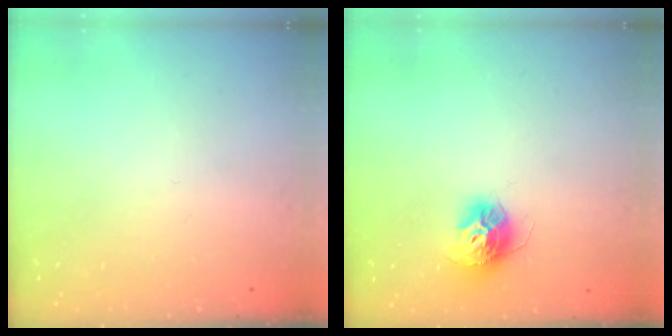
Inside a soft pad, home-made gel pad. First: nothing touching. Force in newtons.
{"total": 11.2, "press": 11.2, "slide": 0.8}